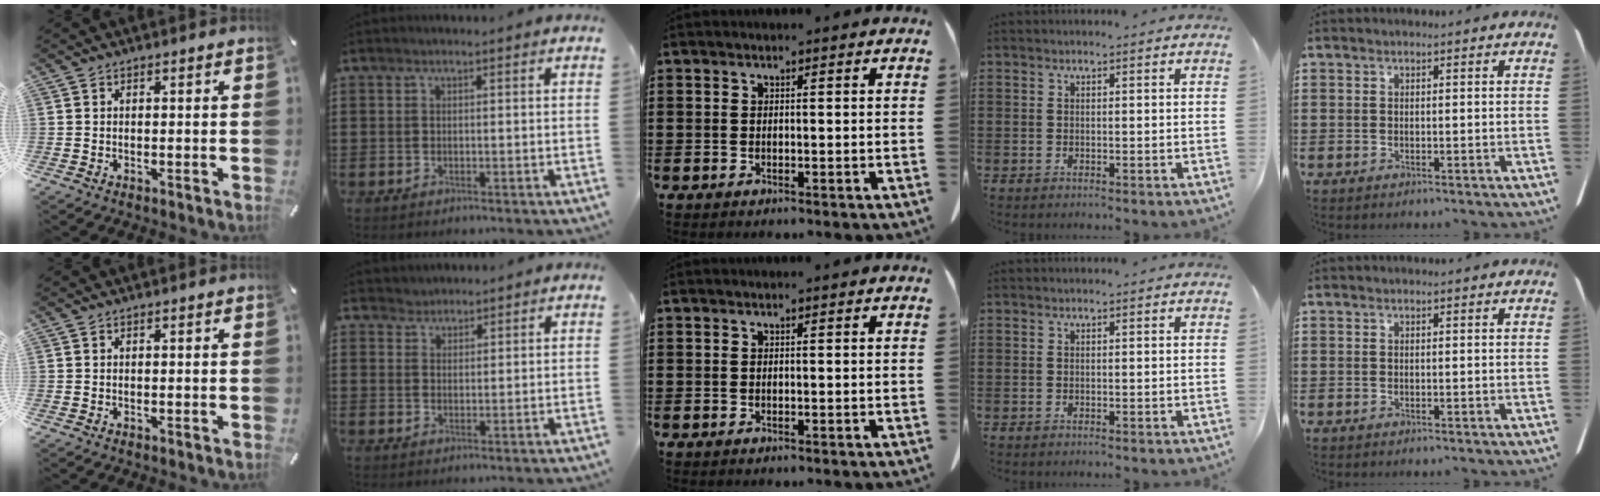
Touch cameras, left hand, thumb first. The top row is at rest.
{"index": {"total": 2.0, "force": [1.8, 0.9, -0.2], "torque": [-0.004, 0.007, 0.036]}}